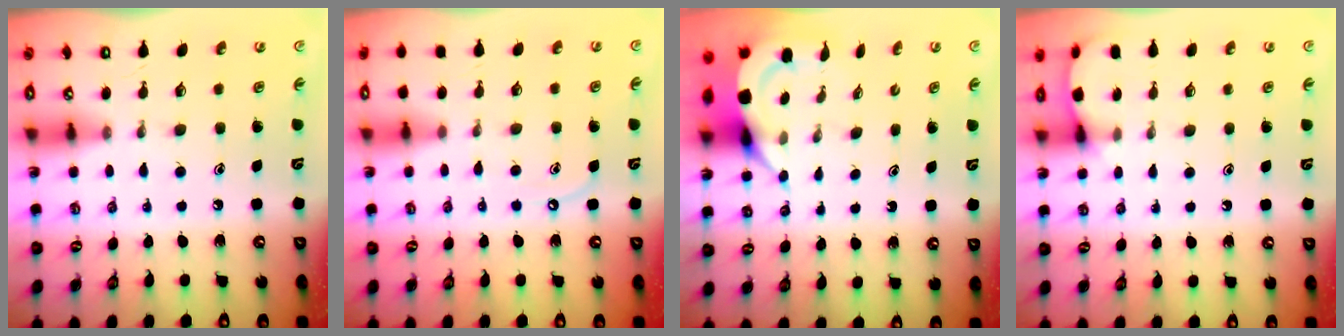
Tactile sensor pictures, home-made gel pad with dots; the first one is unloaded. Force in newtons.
{"total": 5.5, "press": 5.5, "slide": 0.5}
{"total": 4.9, "press": 4.8, "slide": 0.4}
{"total": 3.5, "press": 3.5, "slide": 0.5}